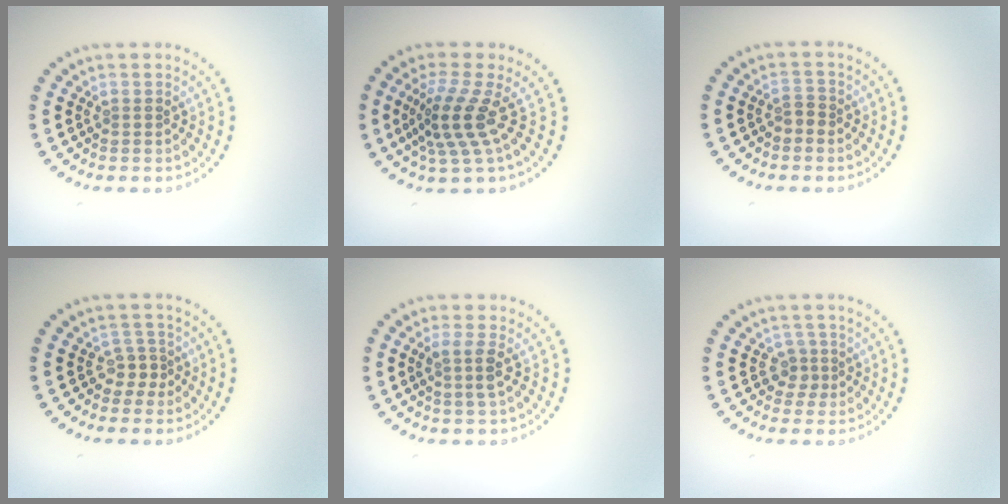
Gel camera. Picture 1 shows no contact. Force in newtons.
{"total": 3.9, "press": 2.7, "slide": 2.8}
{"total": 1.2, "press": 1.1, "slide": 0.5}
{"total": 1.8, "press": 1.3, "slide": 1.3}
{"total": 1.9, "press": 1.5, "slide": 1.2}
{"total": 1.7, "press": 1.3, "slide": 1.2}